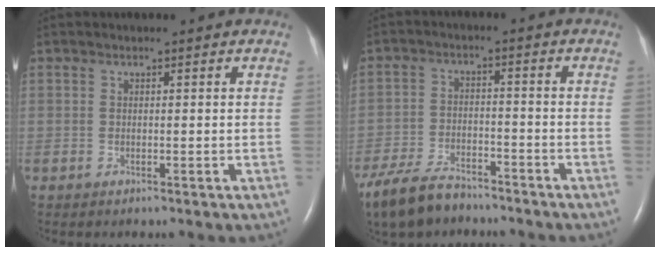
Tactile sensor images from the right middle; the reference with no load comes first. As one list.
[{"total": 11.6, "force": [-9.6, 4.1, 5.0], "torque": [-0.101, -0.018, -0.164]}]